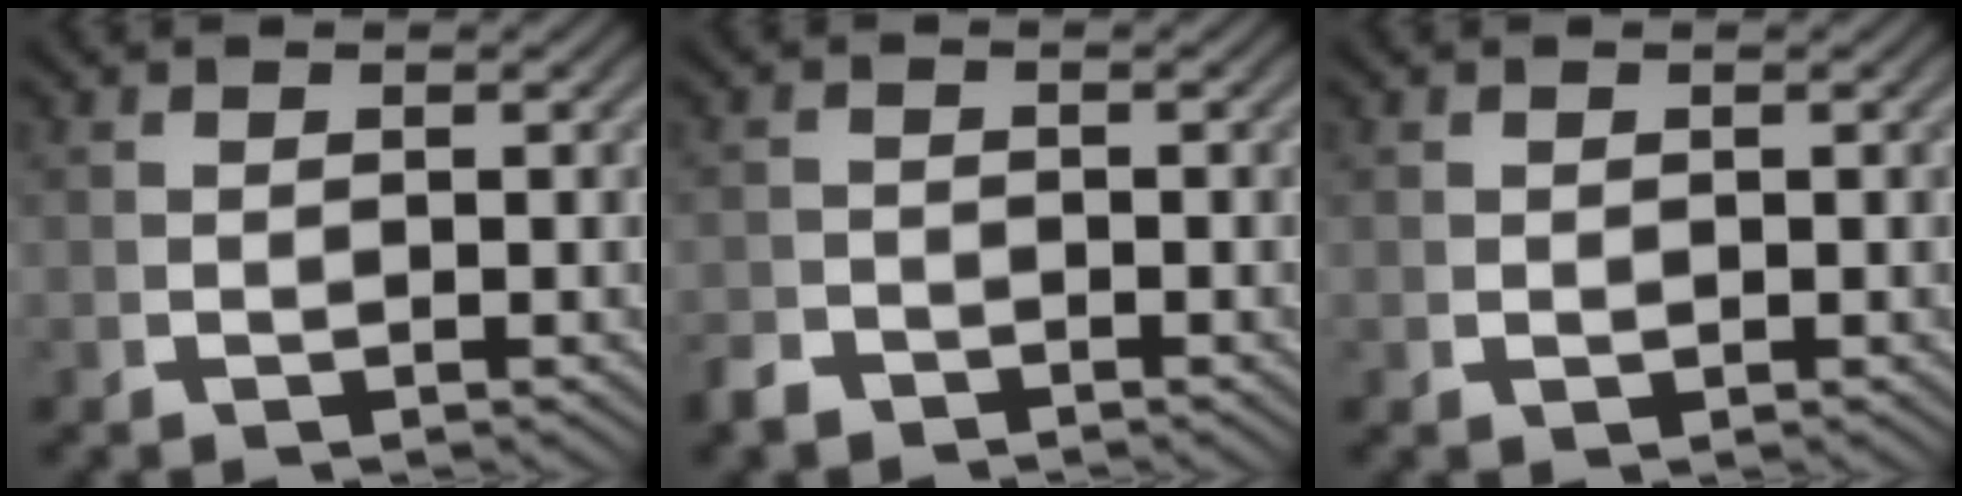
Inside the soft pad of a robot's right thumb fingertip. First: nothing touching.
{"total": 1.8, "force": [-1.7, 0.6, -0.1], "torque": [0.010, -0.008, -0.030]}
{"total": 0.5, "force": [0.3, 0.4, 0.3], "torque": [-0.009, -0.004, 0.010]}